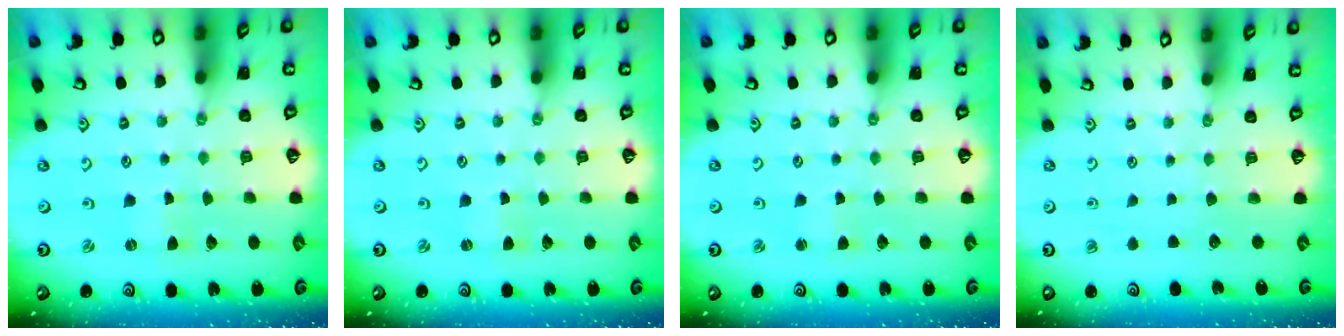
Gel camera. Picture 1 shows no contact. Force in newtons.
{"total": 1.2, "press": 1.2, "slide": 0.4}
{"total": 1.5, "press": 1.4, "slide": 0.2}
{"total": 0.0}